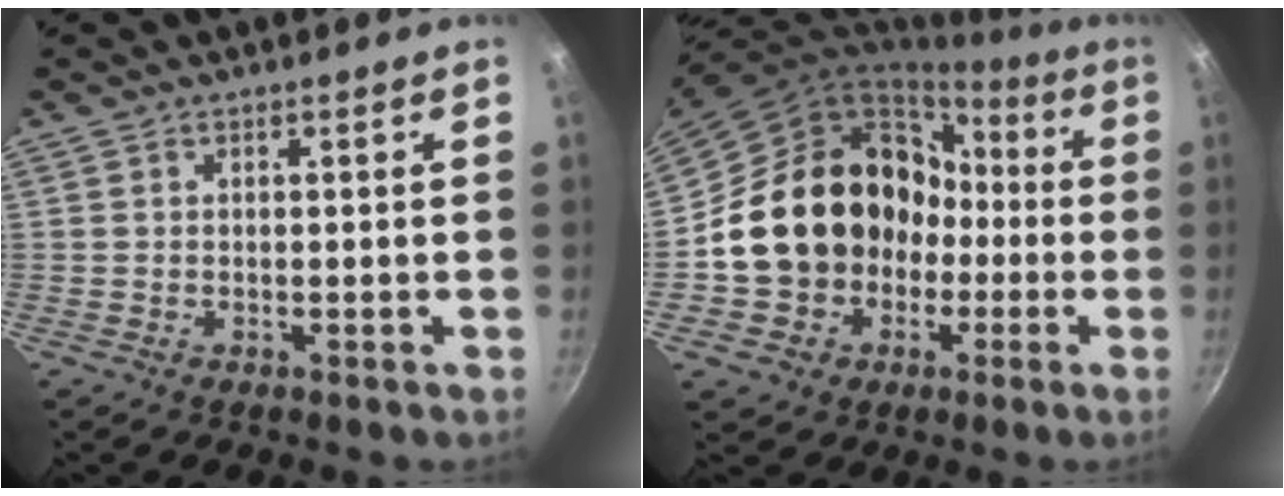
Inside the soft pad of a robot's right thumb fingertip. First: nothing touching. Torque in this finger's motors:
{"motor_torque": [2.44, 2.57, 1.05, -0.99, 0.31]}